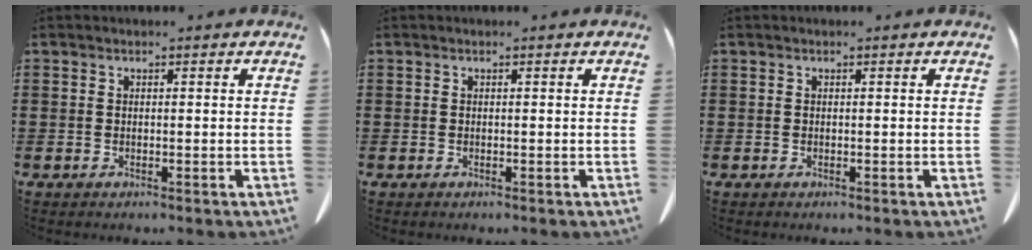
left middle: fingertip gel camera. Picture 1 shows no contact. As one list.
[{"total": 0.0}, {"total": 0.0}]